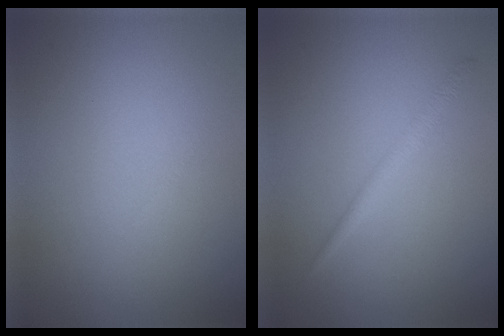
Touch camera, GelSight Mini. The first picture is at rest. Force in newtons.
{"total": 1.4, "press": 1.4, "slide": 0.1}